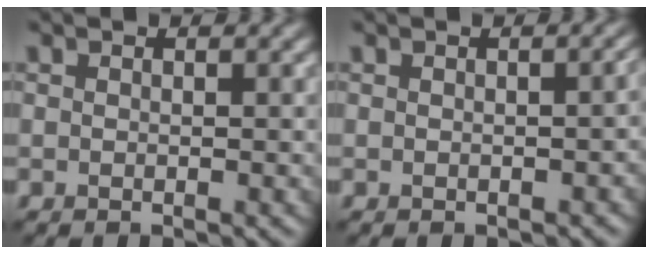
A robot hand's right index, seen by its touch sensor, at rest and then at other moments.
{"total": 1.9, "force": [-0.3, 0.8, 1.7], "torque": [-0.016, 0.002, -0.001]}